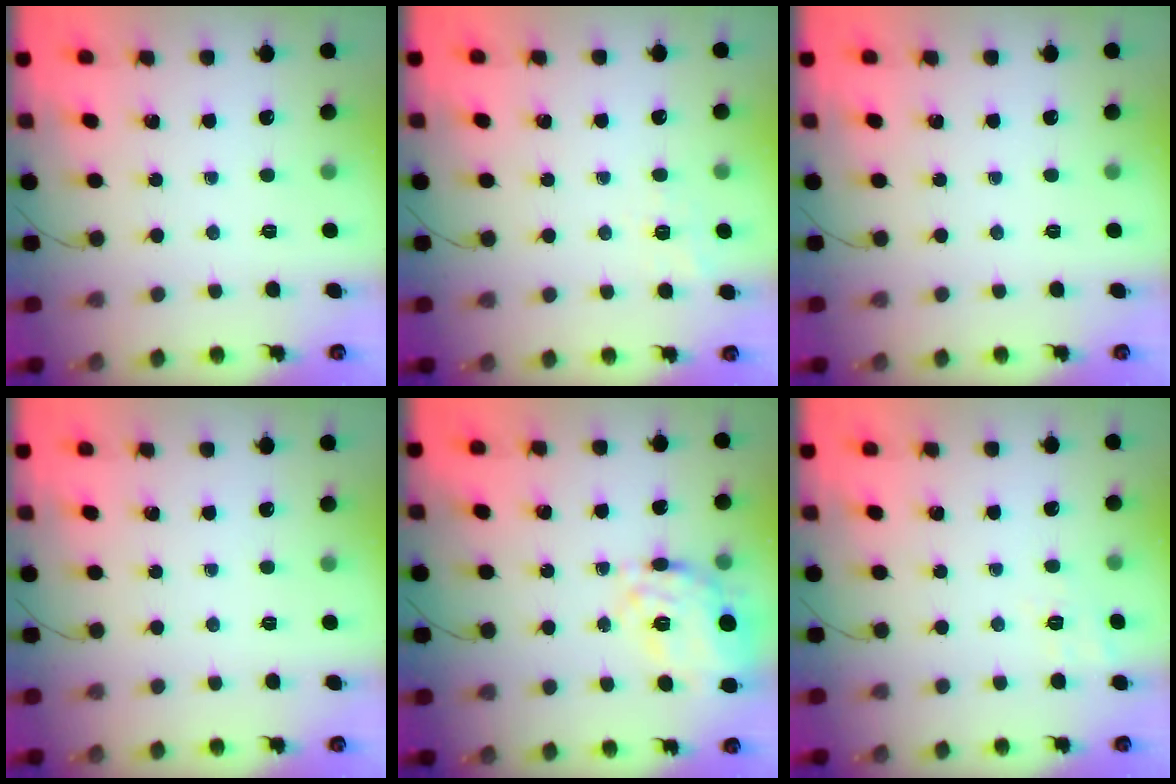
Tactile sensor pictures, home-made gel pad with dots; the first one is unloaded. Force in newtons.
{"total": 1.6, "press": 0.2, "slide": 1.6}
{"total": 0.0}
{"total": 0.0}
{"total": 14.1, "press": 13.9, "slide": 2.4}
{"total": 2.4, "press": 1.2, "slide": 2.1}